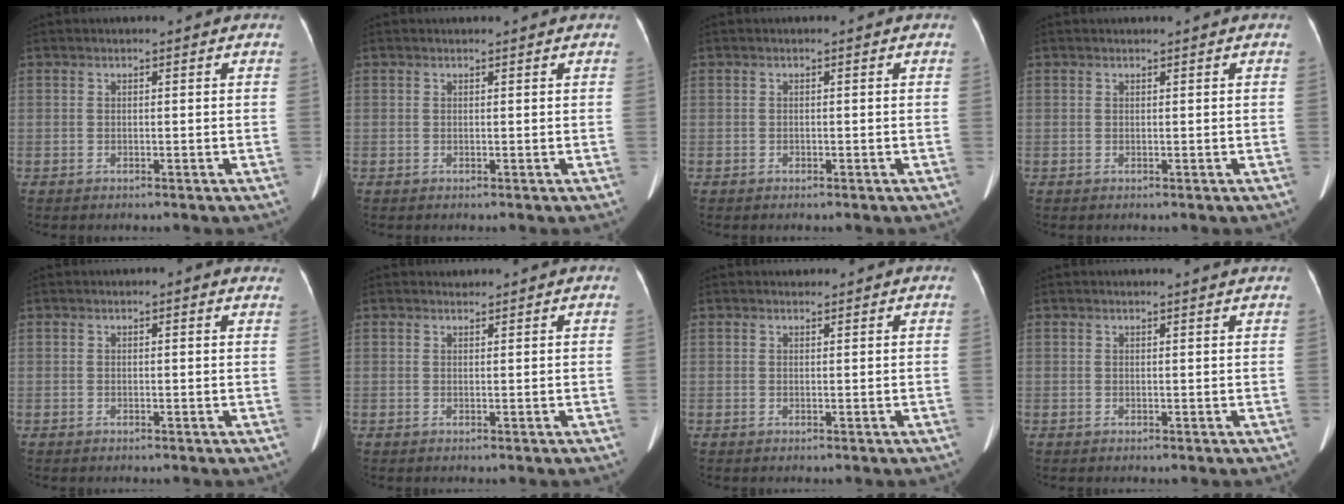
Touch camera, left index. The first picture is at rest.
{"total": 1.4, "force": [1.4, 0.2, 0.2], "torque": [-0.011, 0.014, 0.016]}
{"total": 0.6, "force": [-0.5, 0.1, -0.1], "torque": [0.001, -0.006, -0.006]}
{"total": 0.7, "force": [0.6, -0.1, 0.2], "torque": [-0.006, 0.007, 0.014]}
{"total": 0.9, "force": [0.5, 0.5, 0.6], "torque": [-0.003, 0.001, -0.002]}
{"total": 0.7, "force": [0.6, 0.0, -0.2], "torque": [-0.006, 0.001, 0.012]}
{"total": 0.7, "force": [0.6, 0.2, -0.1], "torque": [-0.009, 0.002, 0.012]}
{"total": 3.1, "force": [3.0, -0.1, 0.7], "torque": [-0.013, 0.003, 0.026]}